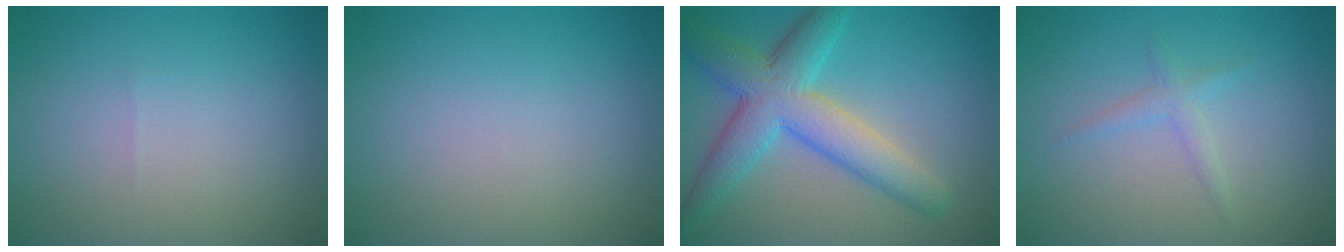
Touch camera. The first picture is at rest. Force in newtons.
{"total": 0.0}
{"total": 7.1, "press": 7.1, "slide": 0.2}
{"total": 1.4, "press": 1.4, "slide": 0.0}